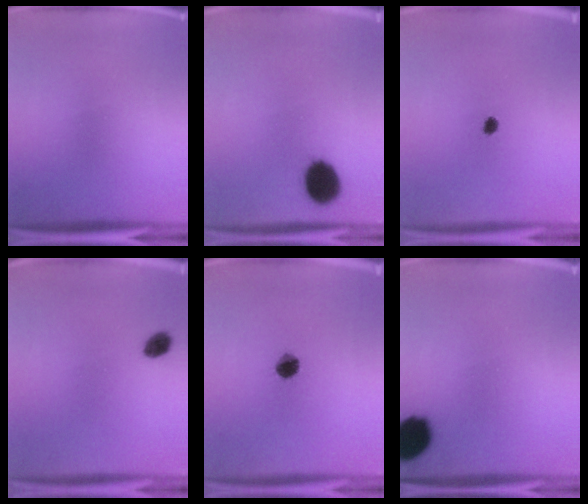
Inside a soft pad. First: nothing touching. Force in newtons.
{"total": 9.5}
{"total": 1.8}
{"total": 3.1}
{"total": 5.3}
{"total": 11.9}